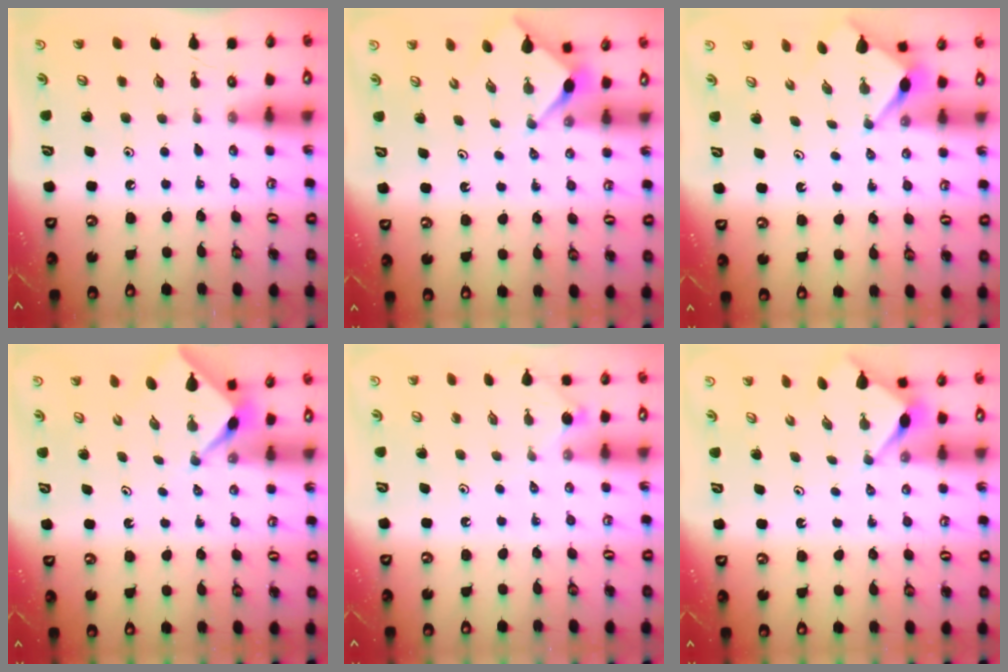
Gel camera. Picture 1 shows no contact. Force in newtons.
{"total": 2.9, "press": 2.9, "slide": 0.3}
{"total": 3.5, "press": 3.5, "slide": 0.3}
{"total": 2.4, "press": 2.3, "slide": 0.3}
{"total": 2.2, "press": 2.2, "slide": 0.4}
{"total": 3.4, "press": 3.4, "slide": 0.3}